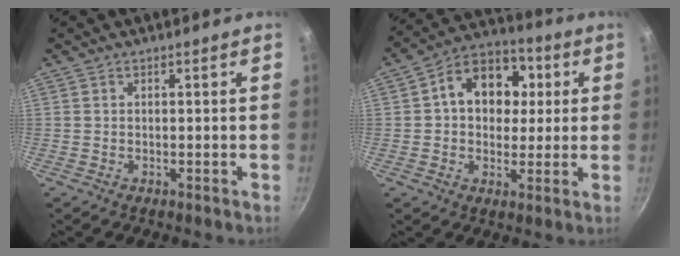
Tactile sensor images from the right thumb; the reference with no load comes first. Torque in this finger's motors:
{"motor_torque": [0.56, 2.12, 1.26, -0.21, 0.07]}